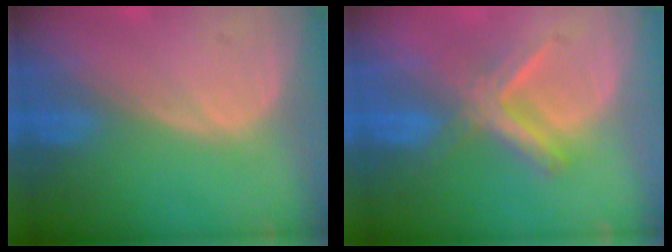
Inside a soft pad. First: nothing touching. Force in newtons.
{"total": 5.5, "press": 5.4, "slide": 1.0}